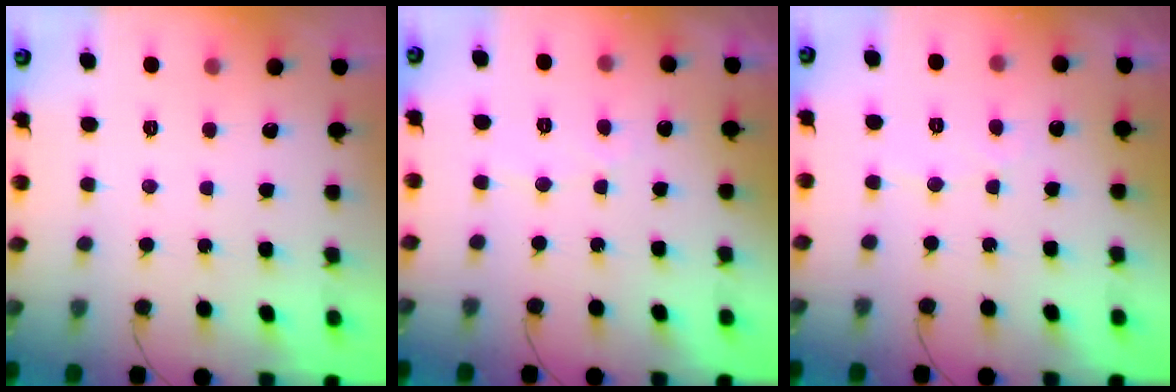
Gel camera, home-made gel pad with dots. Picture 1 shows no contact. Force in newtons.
{"total": 2.6, "press": 2.6, "slide": 0.1}
{"total": 2.6, "press": 2.6, "slide": 0.1}